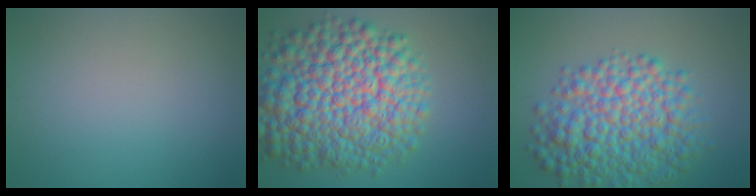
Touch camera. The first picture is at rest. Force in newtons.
{"total": 13.4, "press": 13.4, "slide": 0.4}
{"total": 8.6, "press": 8.6, "slide": 0.0}